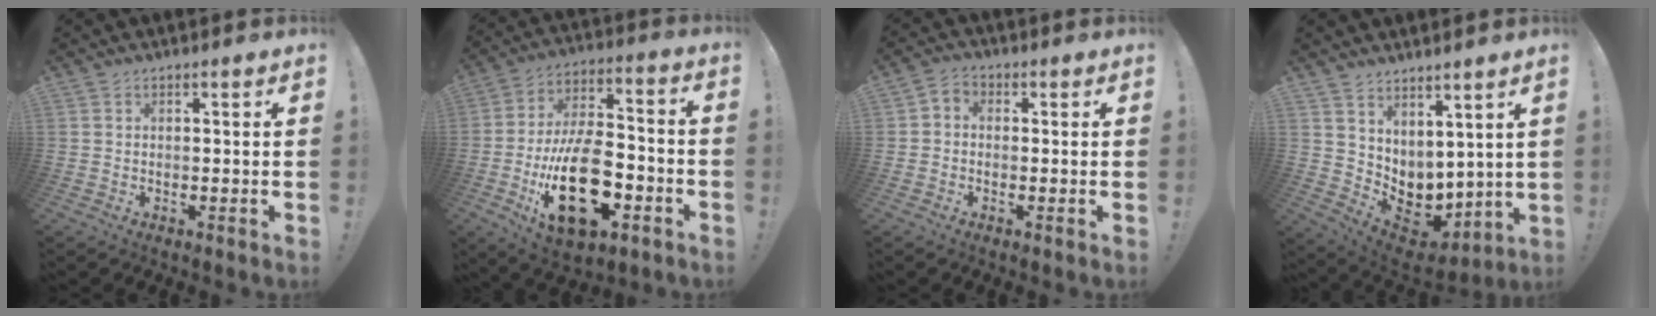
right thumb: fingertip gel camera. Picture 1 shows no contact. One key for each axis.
{"total": 25.3, "fx": -8.5, "fy": 13.6, "fz": 19.6, "tx": -0.348, "ty": 0.053, "tz": -0.128}
{"total": 2.8, "fx": -1.1, "fy": 2.1, "fz": 1.4, "tx": -0.028, "ty": 0.010, "tz": -0.018}
{"total": 6.4, "fx": 3.2, "fy": 5.4, "fz": 1.2, "tx": -0.010, "ty": -0.048, "tz": 0.077}